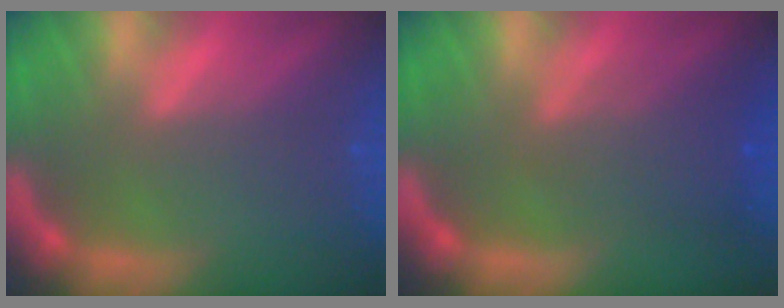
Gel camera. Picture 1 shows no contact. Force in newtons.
{"total": 3.4}